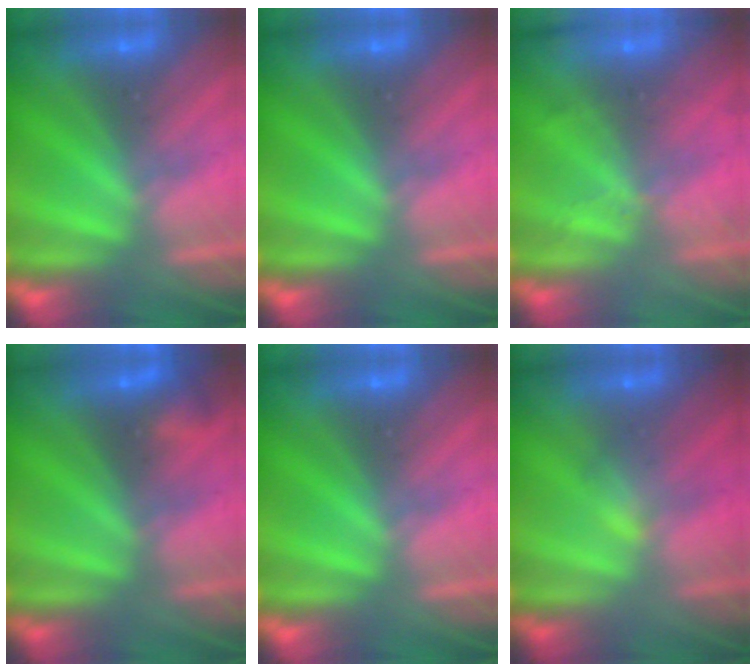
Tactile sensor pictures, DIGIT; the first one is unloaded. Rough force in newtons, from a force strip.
{"total": 0.0}
{"total": 2.2}
{"total": 2.2}
{"total": 0.0}
{"total": 2.8}